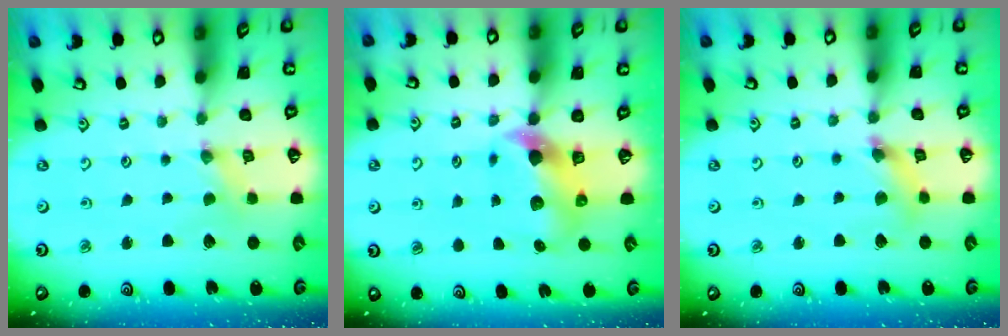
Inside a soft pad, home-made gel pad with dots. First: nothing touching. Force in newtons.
{"total": 7.6, "press": 7.5, "slide": 1.1}
{"total": 5.3, "press": 5.3, "slide": 0.5}